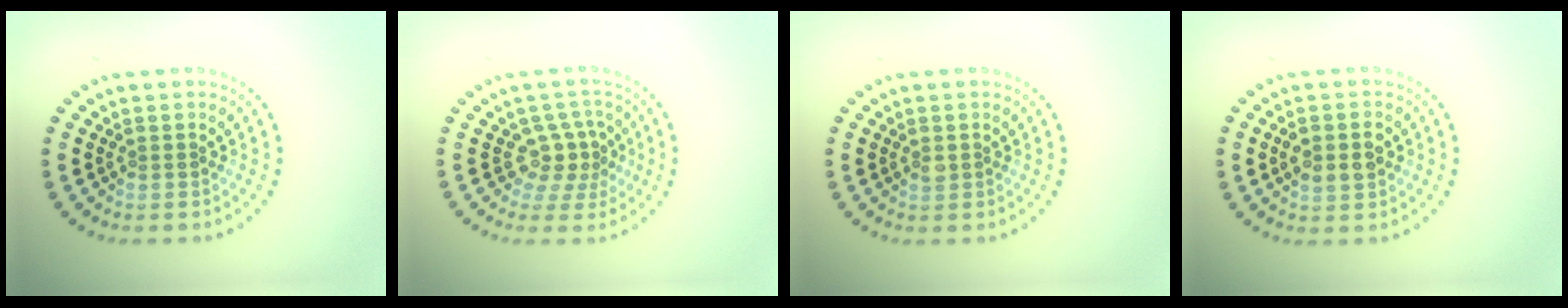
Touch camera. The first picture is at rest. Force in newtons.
{"total": 3.0, "press": 2.2, "slide": 2.0}
{"total": 0.6, "press": 0.5, "slide": 0.3}
{"total": 2.9, "press": 2.9, "slide": 0.1}